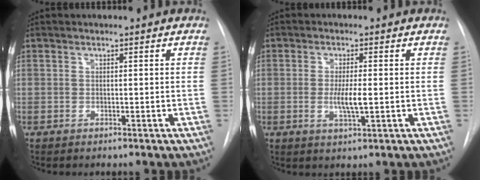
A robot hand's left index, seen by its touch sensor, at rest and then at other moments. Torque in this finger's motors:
{"motor_torque": [0.59, -0.02, 0.15, 0.04]}